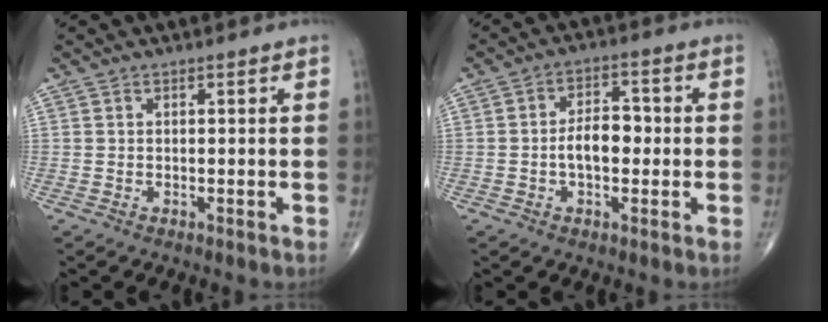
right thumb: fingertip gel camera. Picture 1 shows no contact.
{"total": 6.6, "force": [-0.7, 3.8, 5.3], "torque": [-0.081, 0.020, -0.019]}